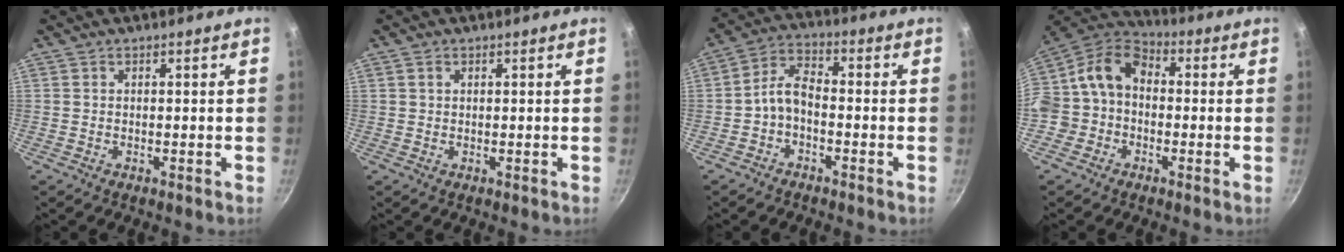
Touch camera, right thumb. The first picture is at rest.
{"total": 1.1, "force": [0.5, 0.9, 0.5], "torque": [-0.006, 0.002, 0.007]}
{"total": 5.8, "force": [-2.1, 3.4, 4.2], "torque": [-0.076, 0.041, -0.047]}
{"total": 13.0, "force": [-1.0, 10.4, 7.6], "torque": [-0.118, 0.046, -0.037]}